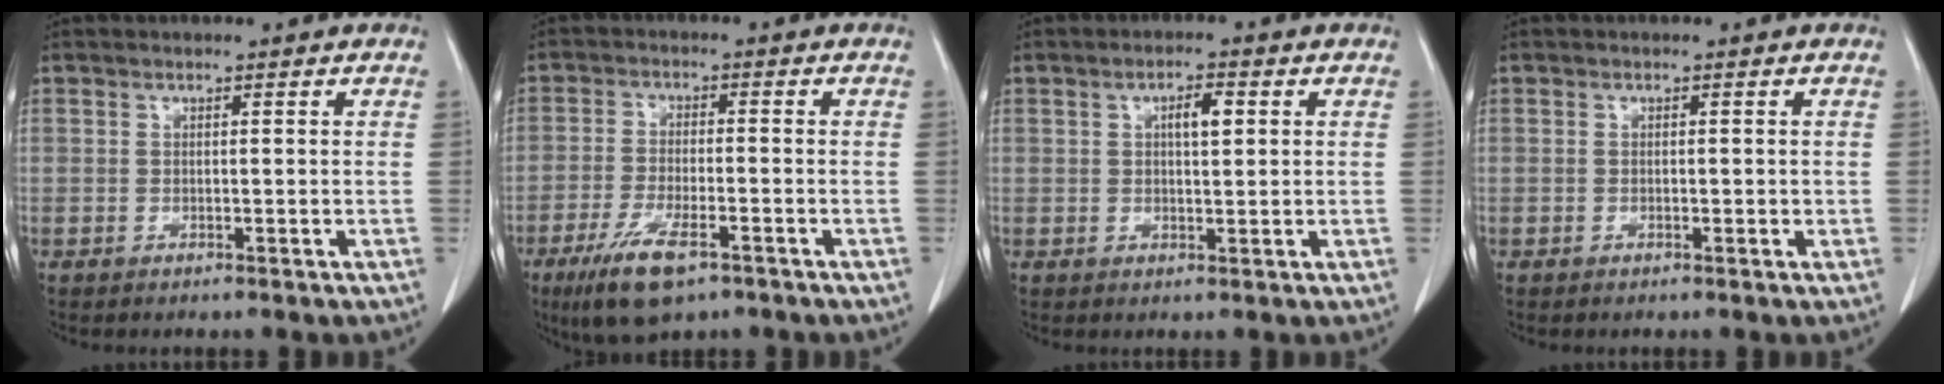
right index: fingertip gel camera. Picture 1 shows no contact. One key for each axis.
{"total": 8.9, "fx": -5.4, "fy": 2.4, "fz": 6.7, "tx": -0.129, "ty": -0.018, "tz": -0.089}
{"total": 3.4, "fx": 0.9, "fy": 1.0, "fz": 3.1, "tx": -0.051, "ty": 0.003, "tz": 0.013}
{"total": 0.7, "fx": -0.1, "fy": 0.4, "fz": 0.5, "tx": -0.005, "ty": 0.001, "tz": 0.000}